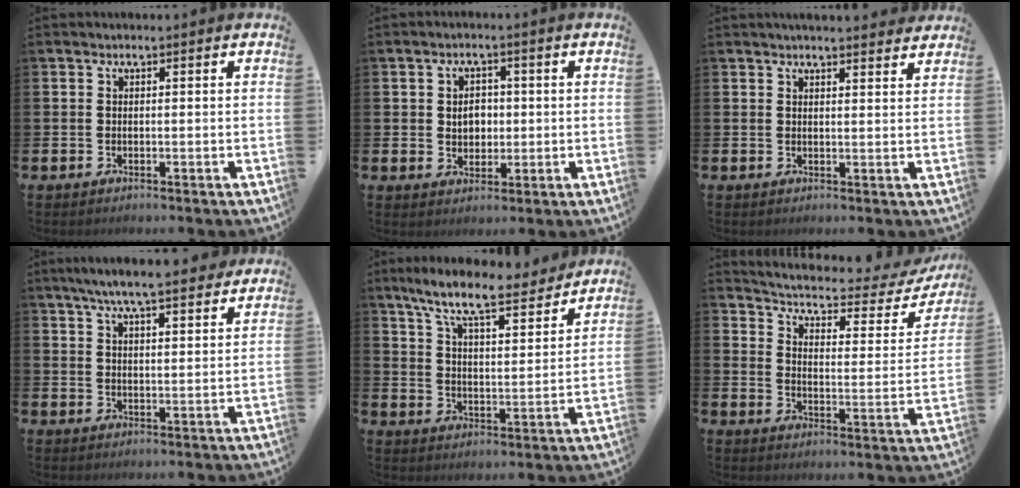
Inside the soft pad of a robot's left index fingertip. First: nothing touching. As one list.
[{"total": 3.2, "force": [0.5, 2.6, 1.8], "torque": [-0.026, 0.006, 0.002]}, {"total": 2.9, "force": [2.8, 0.1, 0.2], "torque": [-0.003, -0.016, 0.050]}, {"total": 7.0, "force": [6.5, 0.6, 2.7], "torque": [-0.061, -0.026, 0.114]}, {"total": 9.5, "force": [8.2, 1.5, 4.4], "torque": [-0.114, -0.046, 0.142]}, {"total": 4.5, "force": [4.0, 1.1, 1.7], "torque": [-0.062, -0.031, 0.059]}]